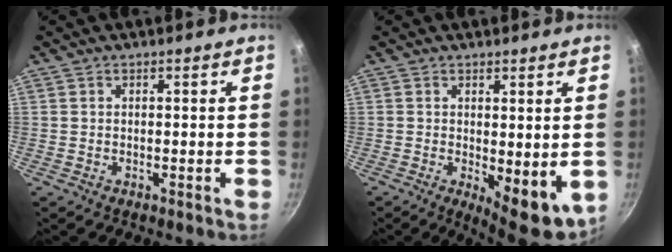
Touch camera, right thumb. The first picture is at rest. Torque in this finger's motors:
{"motor_torque": [-0.29, 0.75, -0.07, 0.10, 0.04]}